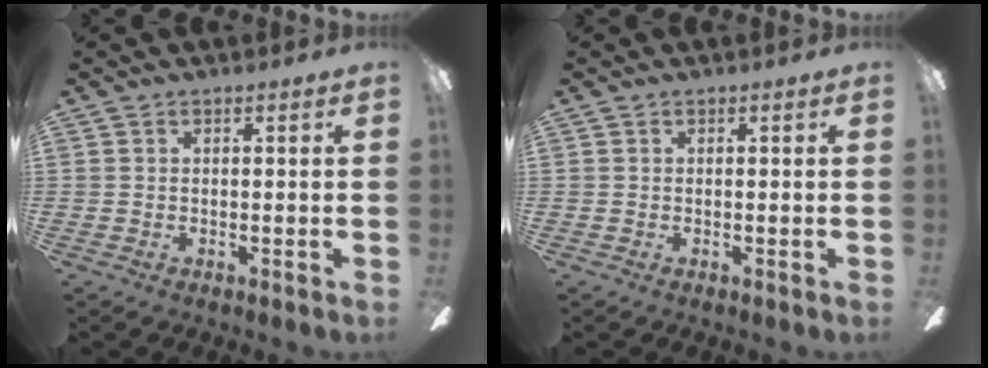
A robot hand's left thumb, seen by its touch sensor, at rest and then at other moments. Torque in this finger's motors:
{"motor_torque": [-0.15, 0.15, -0.05, 0.21, 0.00]}